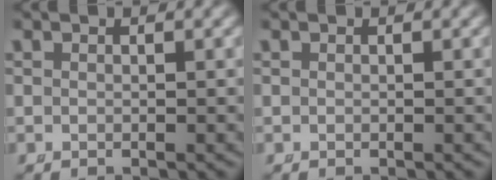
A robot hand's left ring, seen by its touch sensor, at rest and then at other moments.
{"total": 0.0}